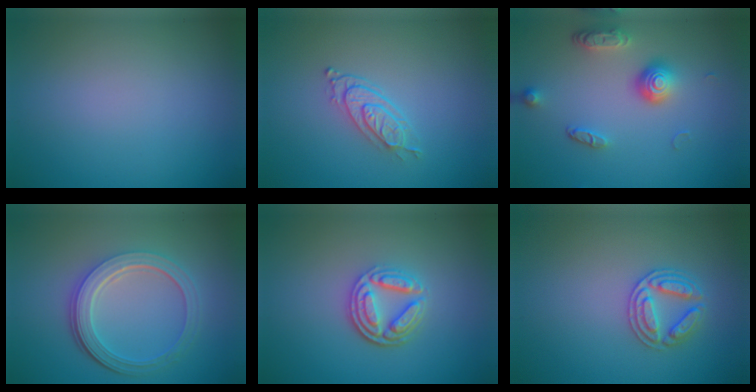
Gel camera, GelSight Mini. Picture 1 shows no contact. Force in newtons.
{"total": 2.7, "press": 2.1, "slide": 1.7}
{"total": 3.7, "press": 2.8, "slide": 2.3}
{"total": 5.4, "press": 3.9, "slide": 3.7}
{"total": 4.1, "press": 3.2, "slide": 2.5}
{"total": 2.7, "press": 2.7, "slide": 0.4}